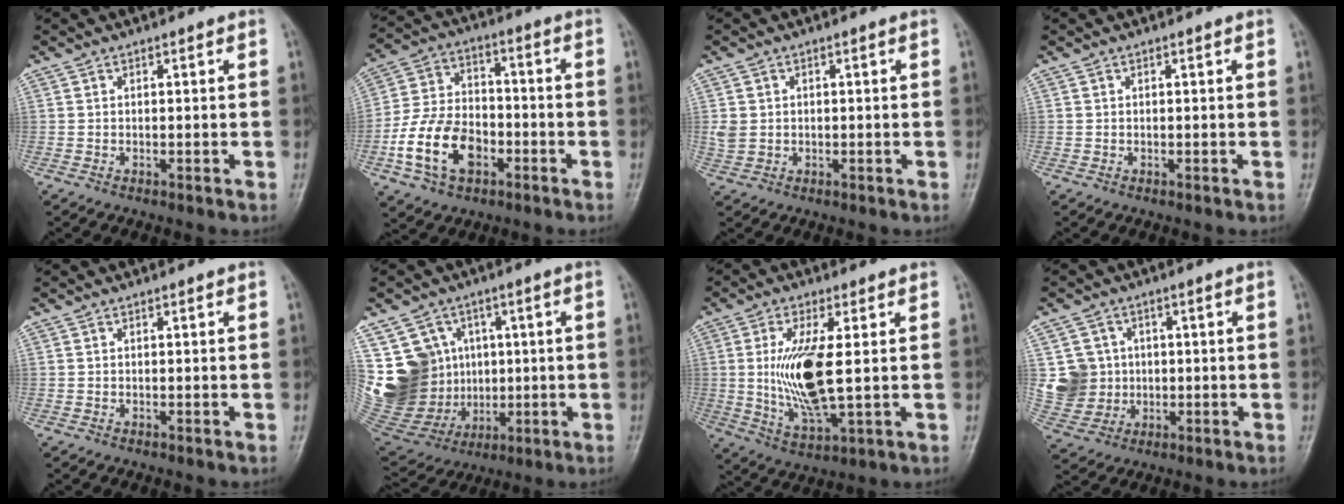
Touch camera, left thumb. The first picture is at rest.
{"total": 14.3, "force": [-5.3, 9.6, 9.2], "torque": [-0.160, 0.031, -0.098]}
{"total": 3.0, "force": [0.2, 2.6, 1.5], "torque": [-0.022, 0.005, 0.007]}
{"total": 0.0}
{"total": 0.0}
{"total": 19.7, "force": [3.7, 17.1, 9.0], "torque": [-0.165, 0.019, 0.104]}
{"total": 12.5, "force": [0.9, 4.0, 11.8], "torque": [-0.242, -0.018, 0.026]}
{"total": 8.5, "force": [0.7, 8.1, 2.7], "torque": [-0.028, 0.005, 0.019]}